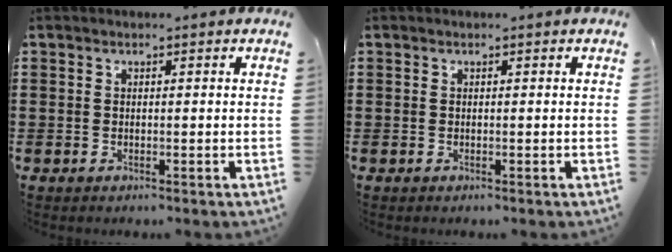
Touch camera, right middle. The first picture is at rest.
{"total": 0.0}